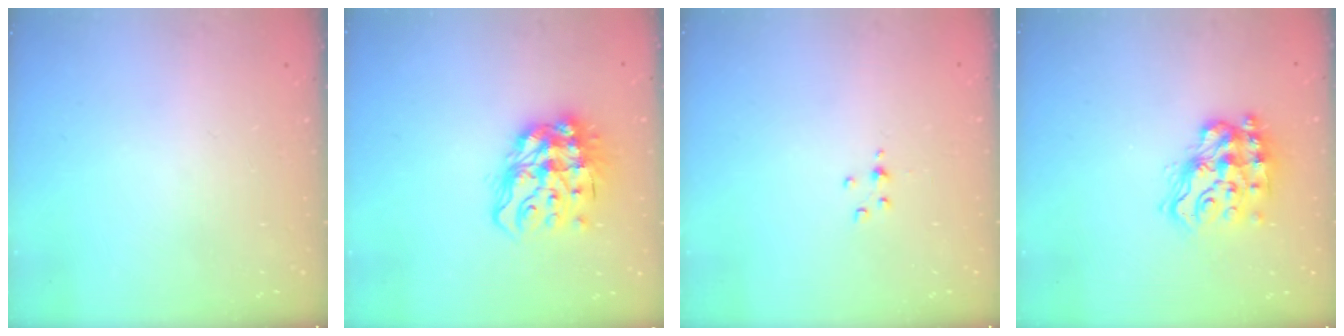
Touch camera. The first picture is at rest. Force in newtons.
{"total": 14.6, "press": 14.5, "slide": 1.9}
{"total": 3.0, "press": 3.0, "slide": 0.5}
{"total": 15.1, "press": 15.0, "slide": 1.1}